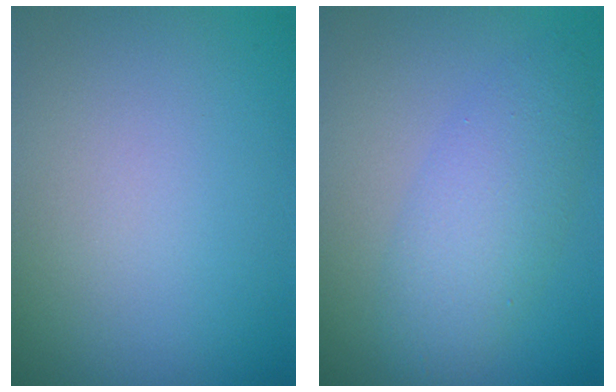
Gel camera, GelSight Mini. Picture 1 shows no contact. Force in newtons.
{"total": 4.2, "press": 4.2, "slide": 0.1}